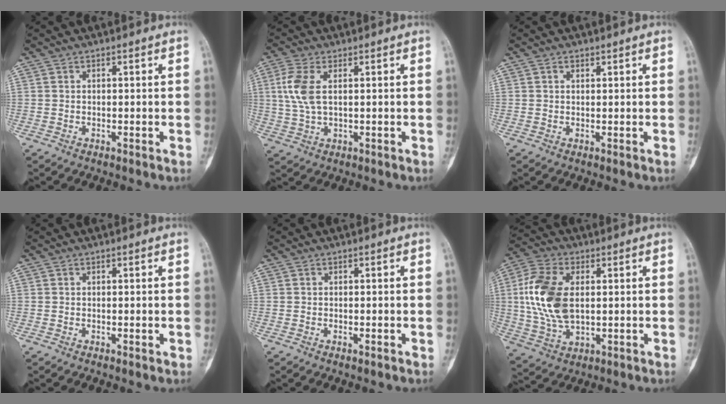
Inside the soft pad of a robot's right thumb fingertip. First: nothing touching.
{"total": 6.6, "force": [1.4, 3.1, 5.6], "torque": [-0.141, 0.004, 0.028]}
{"total": 0.7, "force": [0.5, 0.4, 0.3], "torque": [-0.003, -0.003, 0.006]}
{"total": 0.9, "force": [-0.1, 0.4, 0.8], "torque": [-0.006, -0.001, -0.002]}
{"total": 0.7, "force": [-0.3, 0.3, 0.6], "torque": [-0.010, 0.001, -0.004]}
{"total": 14.2, "force": [1.6, 8.3, 11.4], "torque": [-0.238, 0.001, 0.032]}